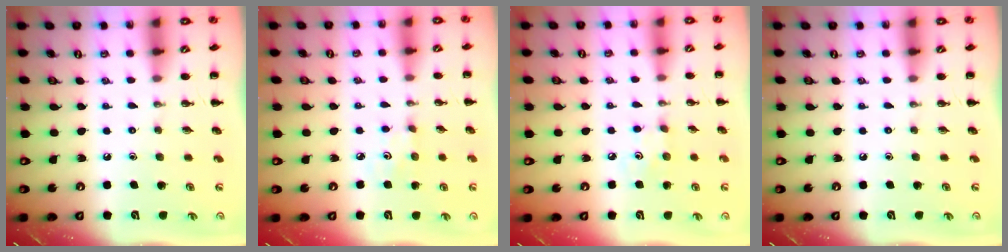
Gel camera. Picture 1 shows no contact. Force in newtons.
{"total": 2.7, "press": 2.7, "slide": 0.5}
{"total": 3.7, "press": 3.6, "slide": 0.8}
{"total": 0.0}